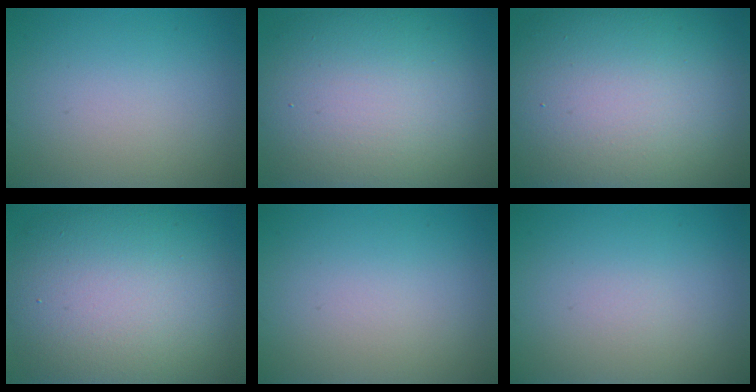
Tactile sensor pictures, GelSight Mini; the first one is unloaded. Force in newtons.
{"total": 14.3, "press": 14.3, "slide": 0.9}
{"total": 17.8, "press": 17.7, "slide": 1.1}
{"total": 12.9, "press": 12.8, "slide": 1.1}
{"total": 0.0}
{"total": 0.0}